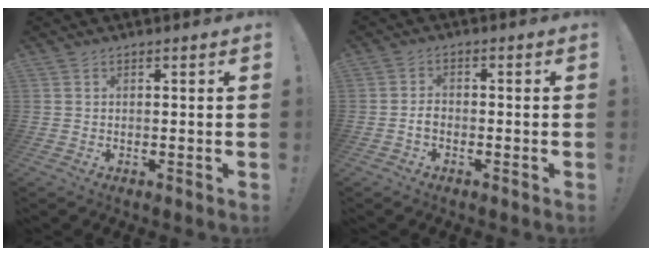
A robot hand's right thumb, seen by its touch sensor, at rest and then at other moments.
{"total": 2.4, "force": [-1.0, 1.5, 1.5], "torque": [-0.030, 0.011, -0.016]}